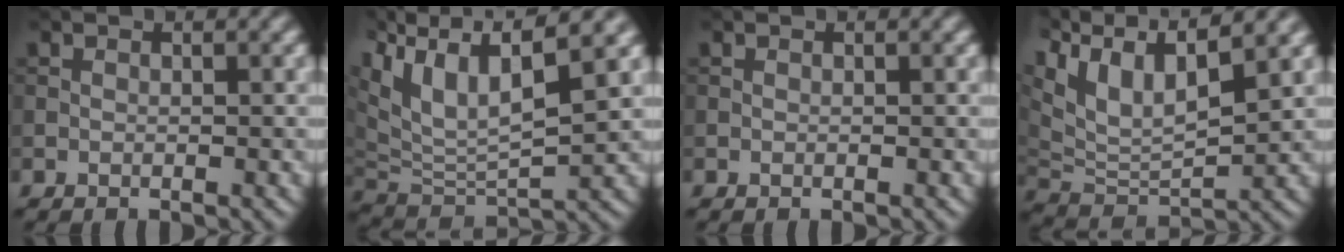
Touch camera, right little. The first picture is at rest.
{"total": 10.2, "force": [6.1, 3.5, 7.4], "torque": [-0.161, 0.020, 0.110]}
{"total": 0.0}
{"total": 10.5, "force": [6.3, 4.0, 7.5], "torque": [-0.160, 0.020, 0.113]}